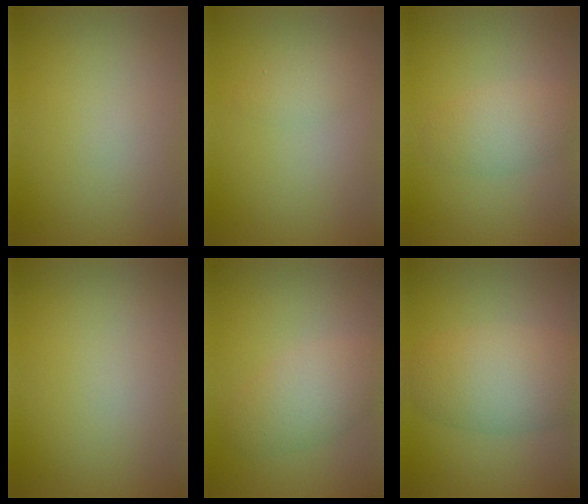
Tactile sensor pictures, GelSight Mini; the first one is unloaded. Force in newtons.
{"total": 1.2, "press": 1.2, "slide": 0.1}
{"total": 2.7, "press": 2.7, "slide": 0.1}
{"total": 0.0}
{"total": 3.7, "press": 3.7, "slide": 0.1}
{"total": 5.8, "press": 5.8, "slide": 0.1}